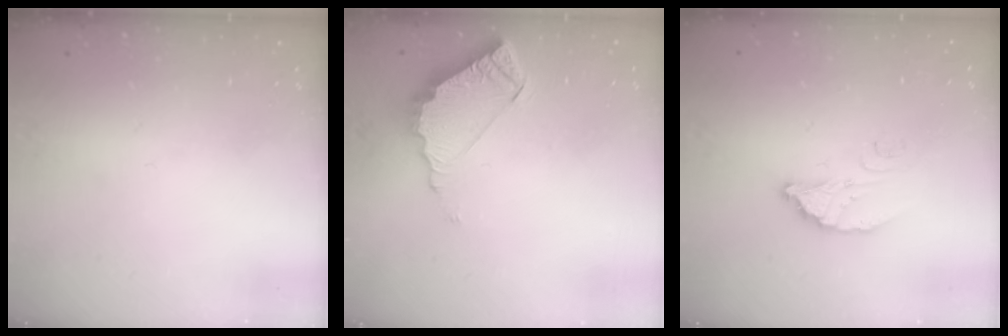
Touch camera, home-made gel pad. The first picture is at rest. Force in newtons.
{"total": 8.1, "press": 8.1, "slide": 0.5}
{"total": 3.7, "press": 3.7, "slide": 0.2}